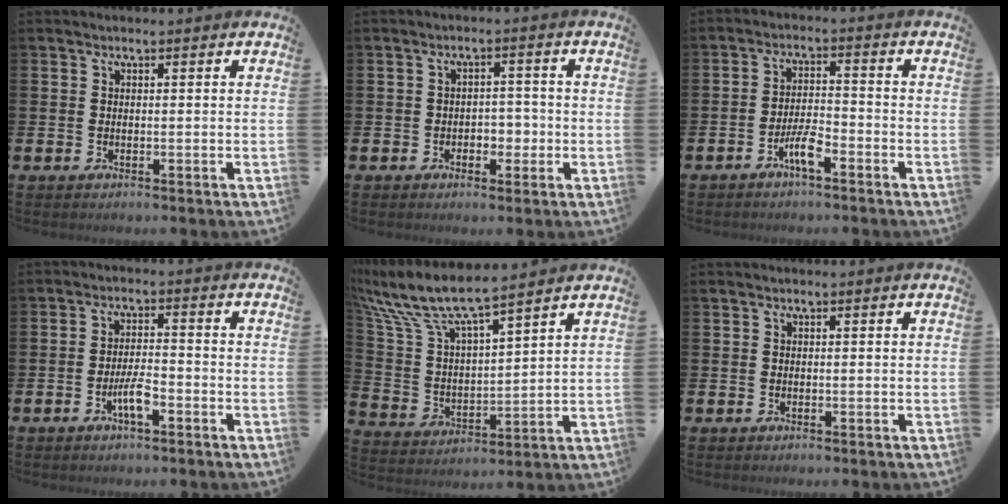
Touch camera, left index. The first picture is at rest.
{"total": 2.7, "force": [-1.1, 2.1, 1.3], "torque": [-0.014, 0.000, -0.031]}
{"total": 4.1, "force": [-2.6, 0.8, 3.1], "torque": [-0.059, 0.006, -0.050]}
{"total": 3.7, "force": [-1.7, 1.0, 3.1], "torque": [-0.061, 0.003, -0.033]}
{"total": 8.7, "force": [7.8, 1.6, 3.4], "torque": [-0.107, -0.047, 0.132]}
{"total": 0.0}